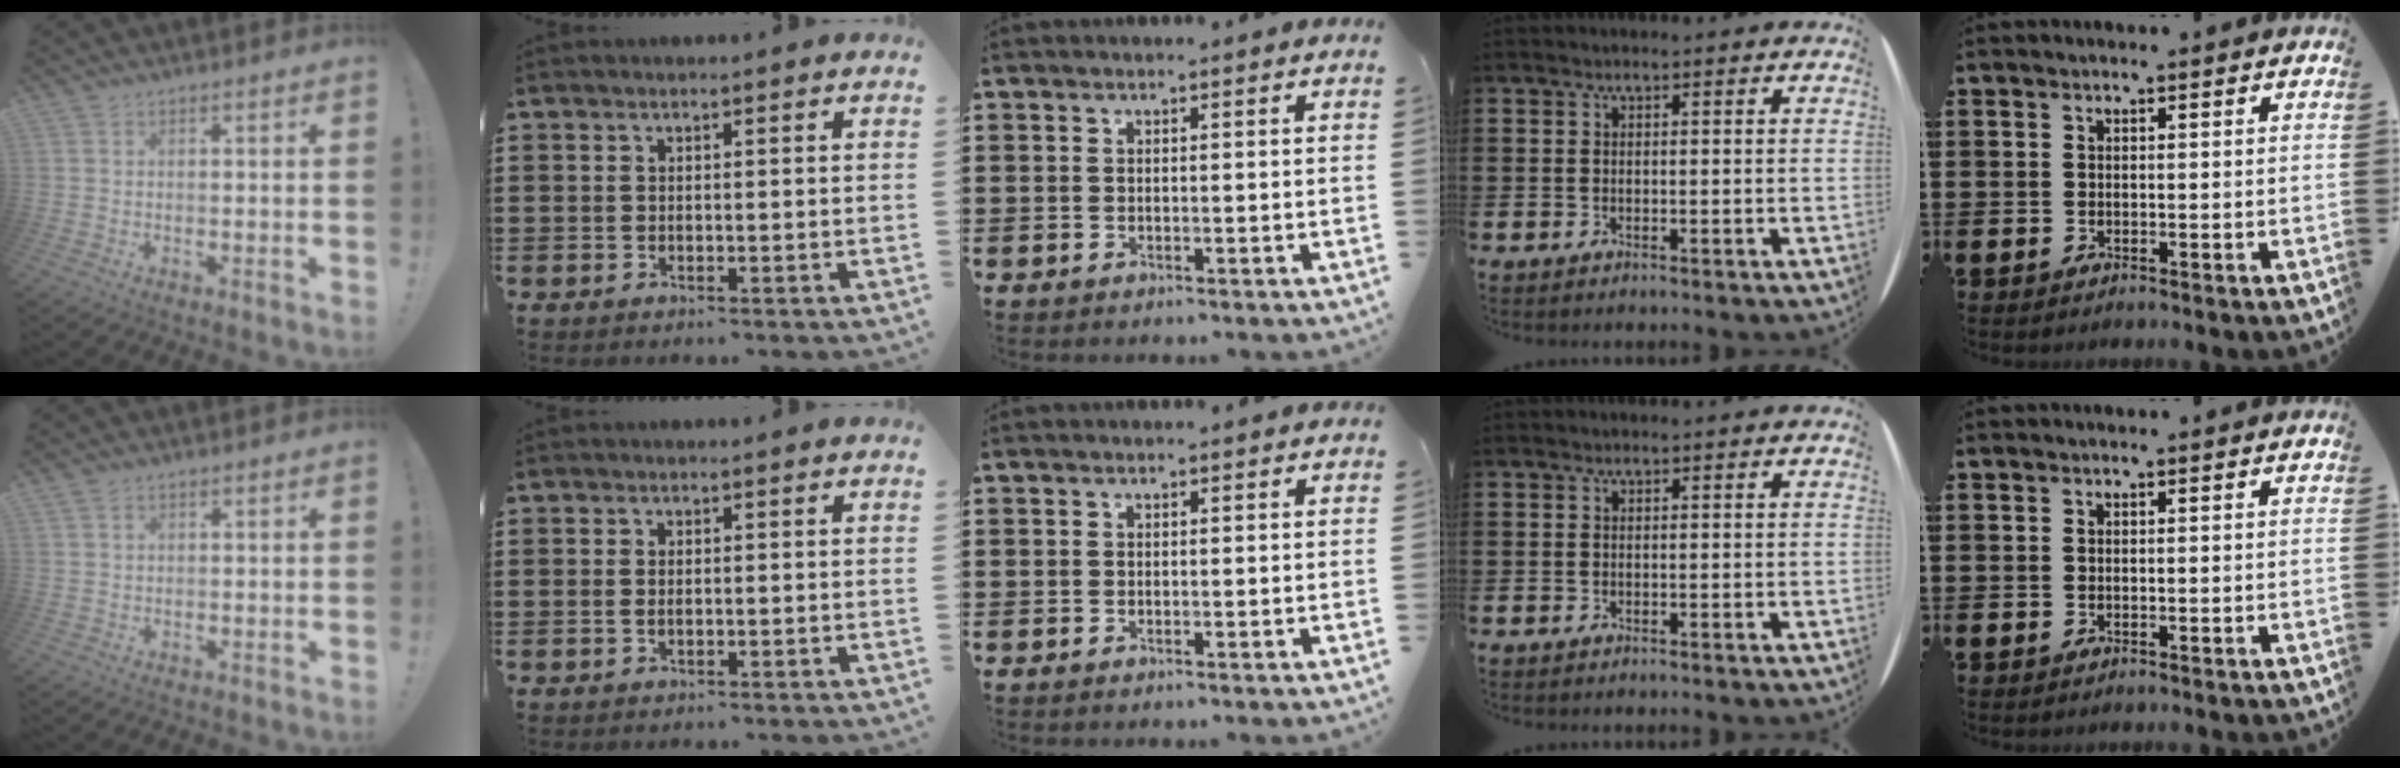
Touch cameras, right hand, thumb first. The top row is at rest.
{"thumb": {"total": 1.1, "force": [0.6, 0.8, 0.5], "torque": [-0.015, 0.005, 0.013]}, "index": {"total": 1.1, "force": [0.0, 0.4, 1.0], "torque": [-0.023, -0.001, 0.001]}}